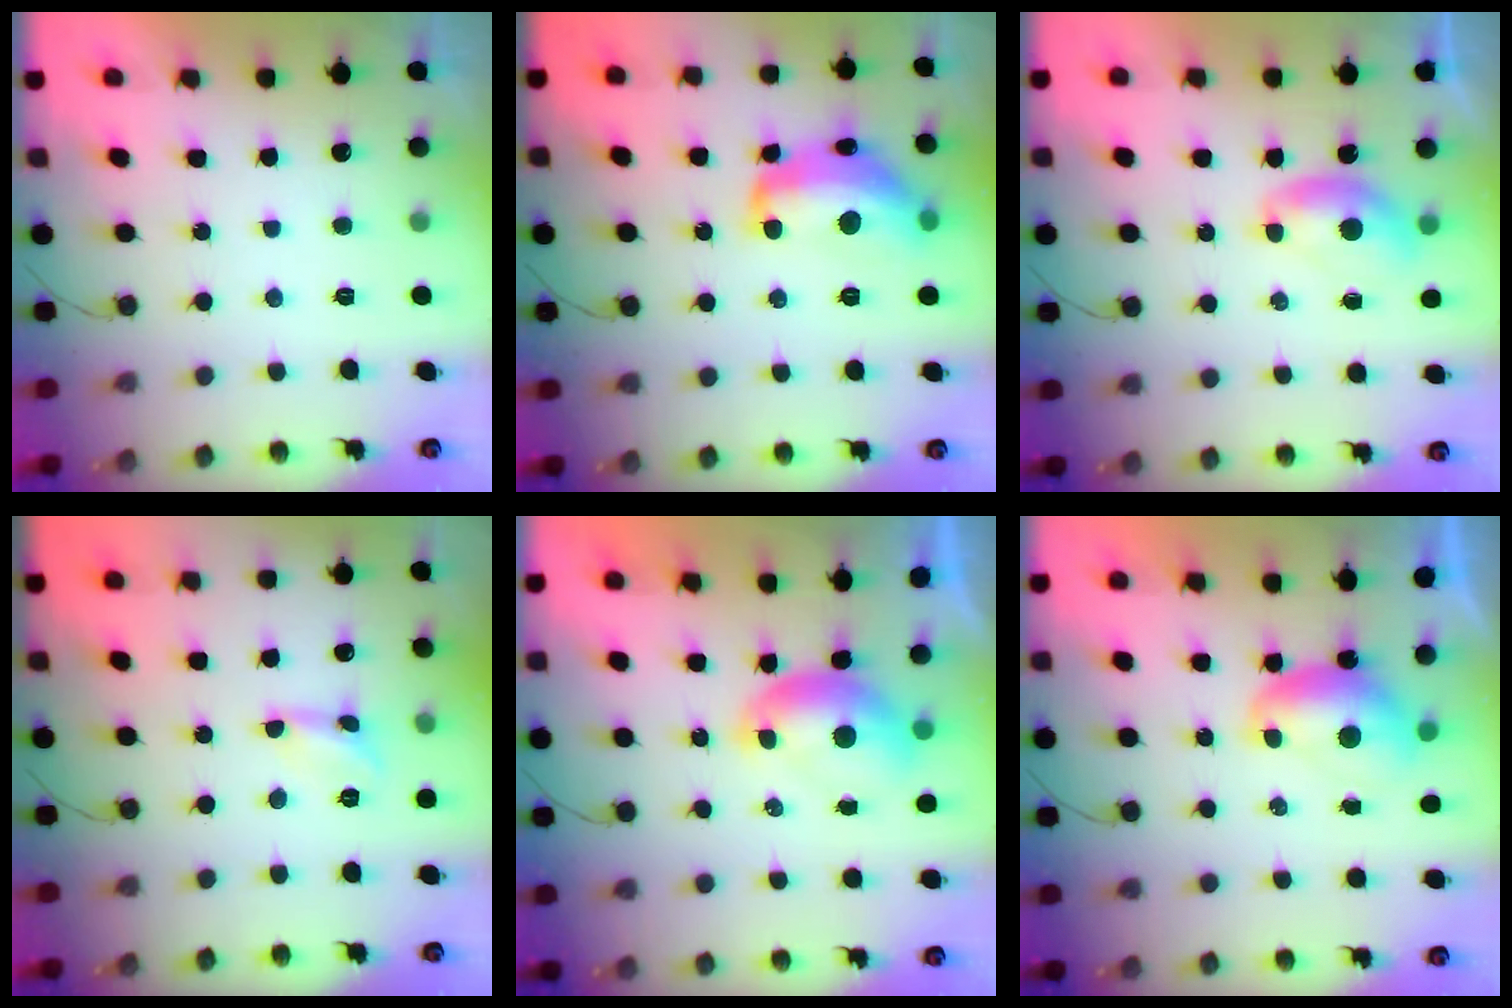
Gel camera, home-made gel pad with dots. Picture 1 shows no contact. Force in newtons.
{"total": 15.0, "press": 15.0, "slide": 1.1}
{"total": 6.3, "press": 6.3, "slide": 1.0}
{"total": 2.3, "press": 2.3, "slide": 0.2}
{"total": 7.2, "press": 7.2, "slide": 0.8}
{"total": 7.7, "press": 7.6, "slide": 0.9}